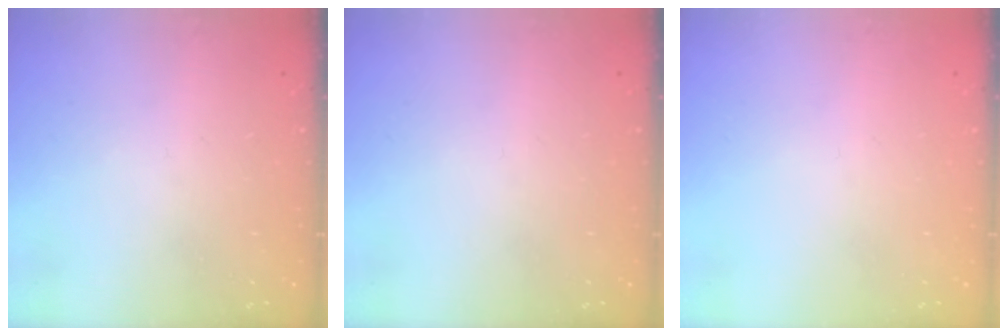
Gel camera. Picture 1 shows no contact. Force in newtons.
{"total": 0.0}
{"total": 0.0}